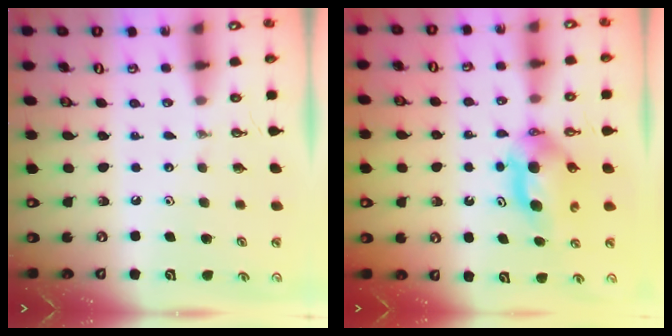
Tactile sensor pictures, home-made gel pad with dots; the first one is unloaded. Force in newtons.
{"total": 5.5, "press": 5.1, "slide": 2.0}